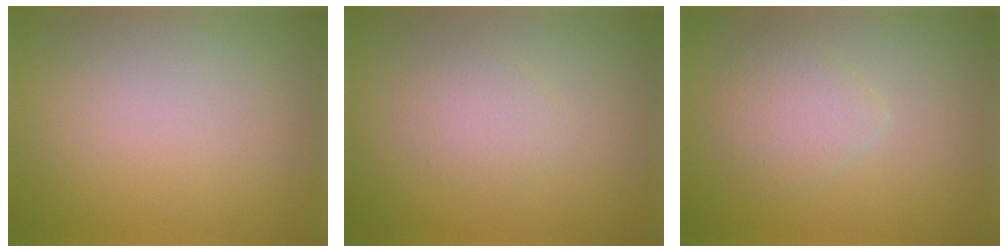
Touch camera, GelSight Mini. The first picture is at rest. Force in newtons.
{"total": 1.7, "press": 1.7, "slide": 0.0}
{"total": 2.6, "press": 2.5, "slide": 0.1}